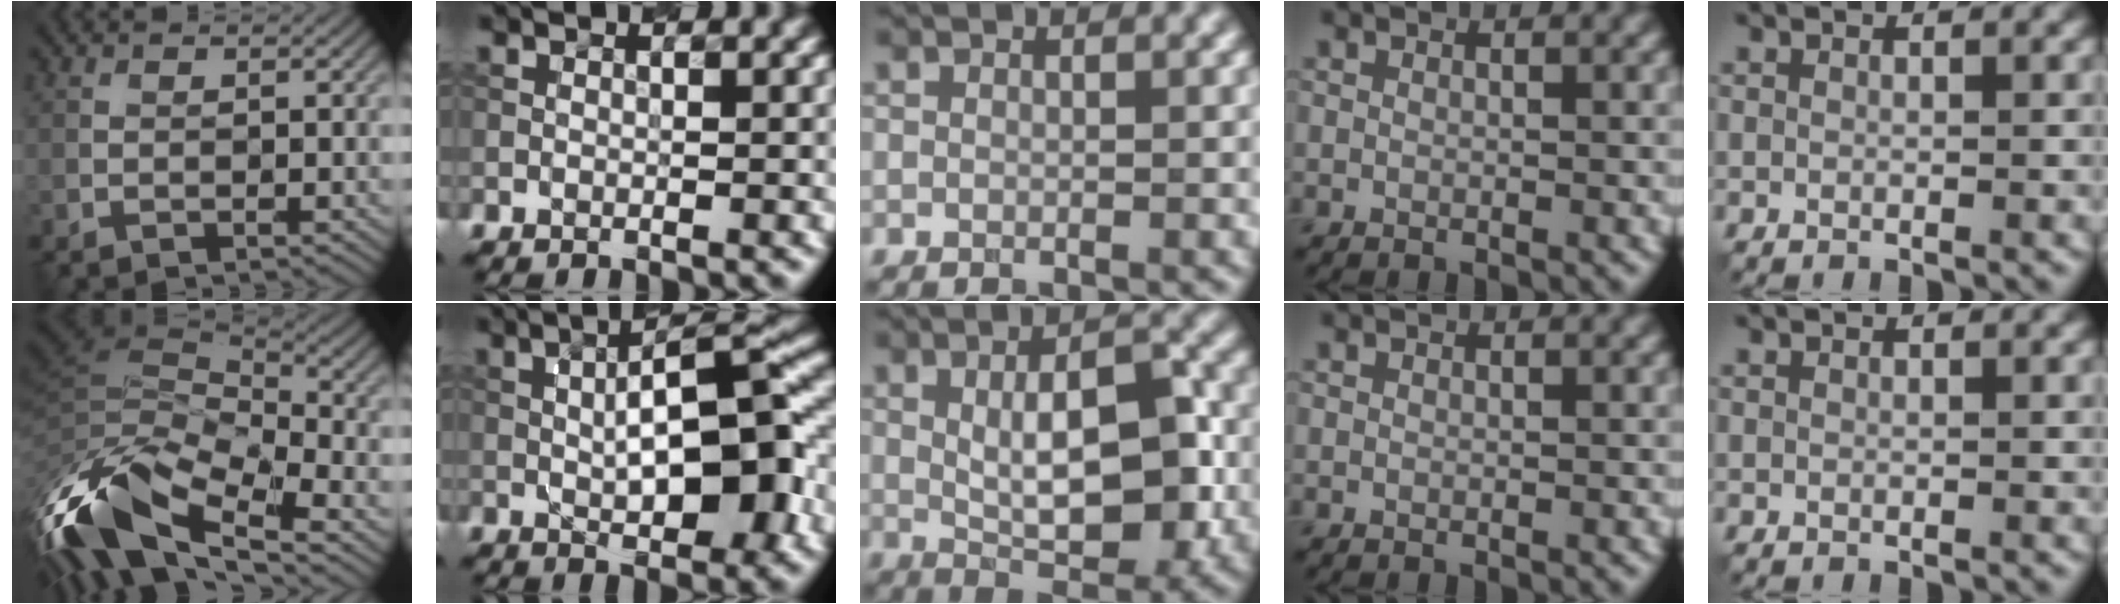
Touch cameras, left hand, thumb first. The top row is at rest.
{"thumb": {"total": 16.6, "force": [-7.8, 7.8, 12.4], "torque": [-0.299, -0.021, -0.143]}, "index": {"total": 9.5, "force": [0.1, 3.2, 9.0], "torque": [-0.131, 0.015, 0.000]}, "middle": {"total": 8.1, "force": [0.2, 3.3, 7.4], "torque": [-0.112, 0.003, 0.003]}}